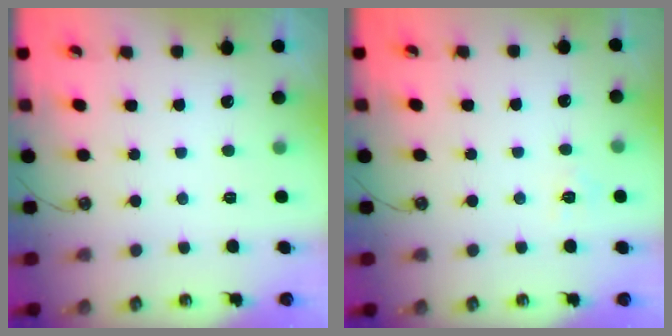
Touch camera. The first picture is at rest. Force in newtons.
{"total": 6.4, "press": 6.4, "slide": 0.7}